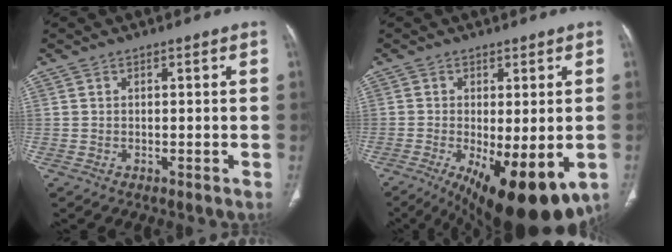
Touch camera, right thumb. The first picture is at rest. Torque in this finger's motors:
{"motor_torque": [0.60, 1.81, 0.32, -0.21, 0.16]}